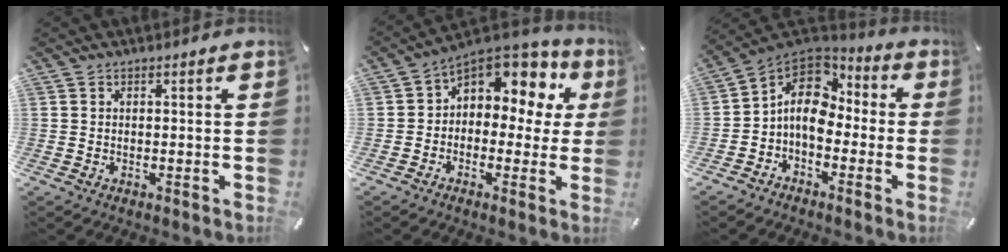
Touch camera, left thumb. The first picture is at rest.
{"total": 8.4, "force": [3.9, 6.0, 4.5], "torque": [-0.066, -0.039, 0.068]}
{"total": 10.6, "force": [-1.5, 8.0, 6.8], "torque": [-0.148, 0.015, -0.028]}